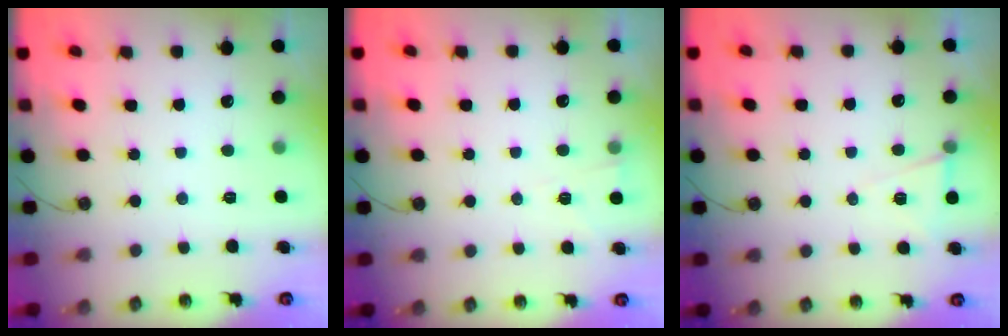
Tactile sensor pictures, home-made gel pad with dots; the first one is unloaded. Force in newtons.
{"total": 2.6, "press": 2.1, "slide": 1.5}
{"total": 6.0, "press": 3.9, "slide": 4.6}